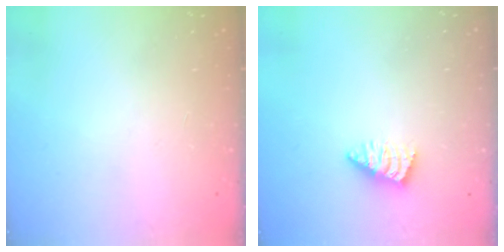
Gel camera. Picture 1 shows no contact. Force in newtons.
{"total": 2.4, "press": 2.3, "slide": 0.5}